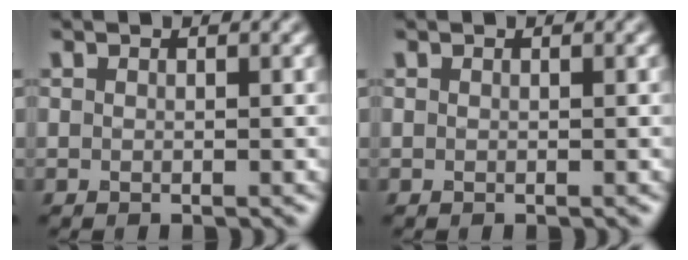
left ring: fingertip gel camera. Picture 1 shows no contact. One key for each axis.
{"total": 0.0}